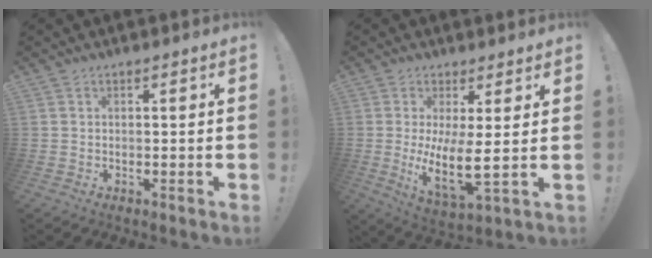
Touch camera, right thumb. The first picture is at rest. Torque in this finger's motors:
{"motor_torque": [-0.22, 0.38, 0.23, 0.11, 0.11]}